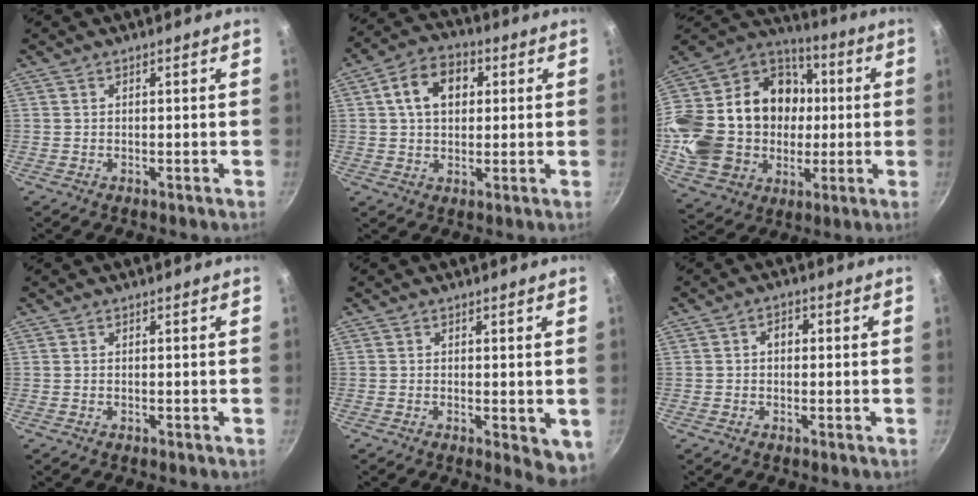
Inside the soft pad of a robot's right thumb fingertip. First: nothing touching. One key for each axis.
{"total": 10.1, "fx": 2.4, "fy": 7.2, "fz": 6.7, "tx": -0.087, "ty": 0.015, "tz": 0.028}
{"total": 29.6, "fx": 0.6, "fy": 24.5, "fz": 16.5, "tx": -0.306, "ty": 0.046, "tz": 0.036}
{"total": 0.0}
{"total": 5.1, "fx": -0.7, "fy": 2.2, "fz": 4.5, "tx": -0.052, "ty": -0.009, "tz": -0.006}
{"total": 2.7, "fx": 0.2, "fy": 2.1, "fz": 1.7, "tx": -0.014, "ty": 0.009, "tz": -0.002}